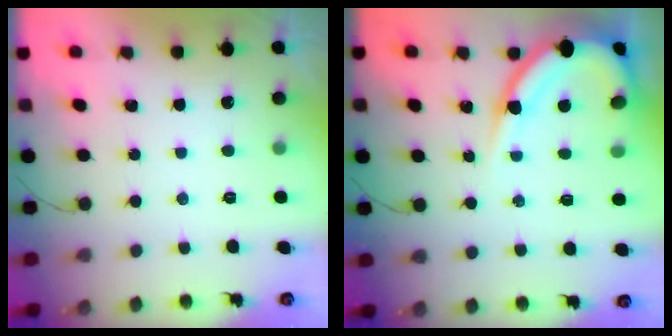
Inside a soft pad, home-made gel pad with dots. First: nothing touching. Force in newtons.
{"total": 10.7, "press": 10.7, "slide": 0.5}